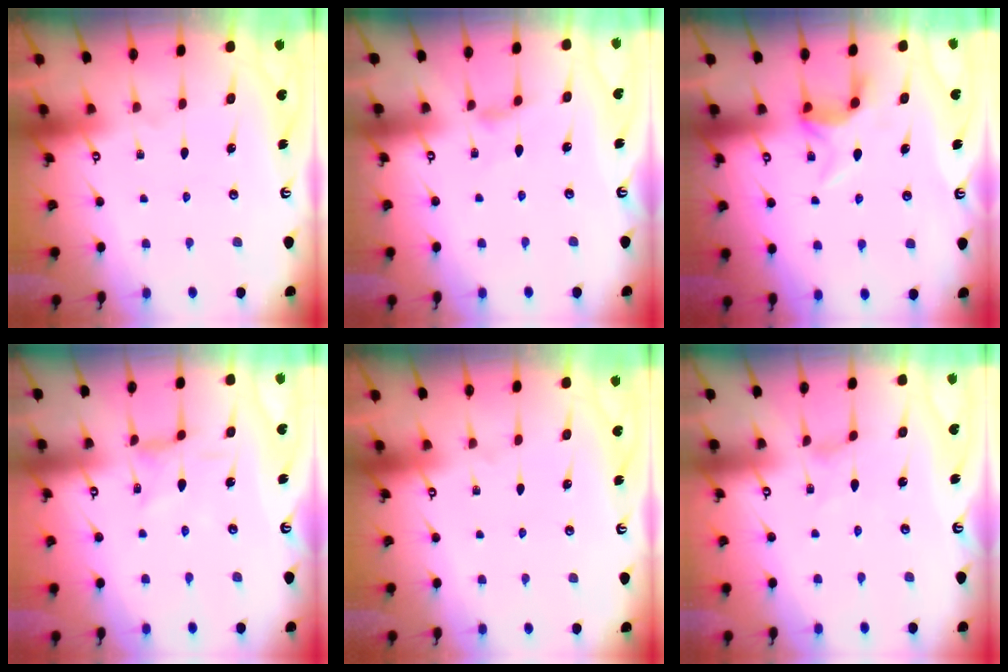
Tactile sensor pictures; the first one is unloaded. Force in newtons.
{"total": 2.9, "press": 2.8, "slide": 0.5}
{"total": 5.8, "press": 5.5, "slide": 1.8}
{"total": 1.6, "press": 1.5, "slide": 0.3}
{"total": 0.0}
{"total": 0.0}